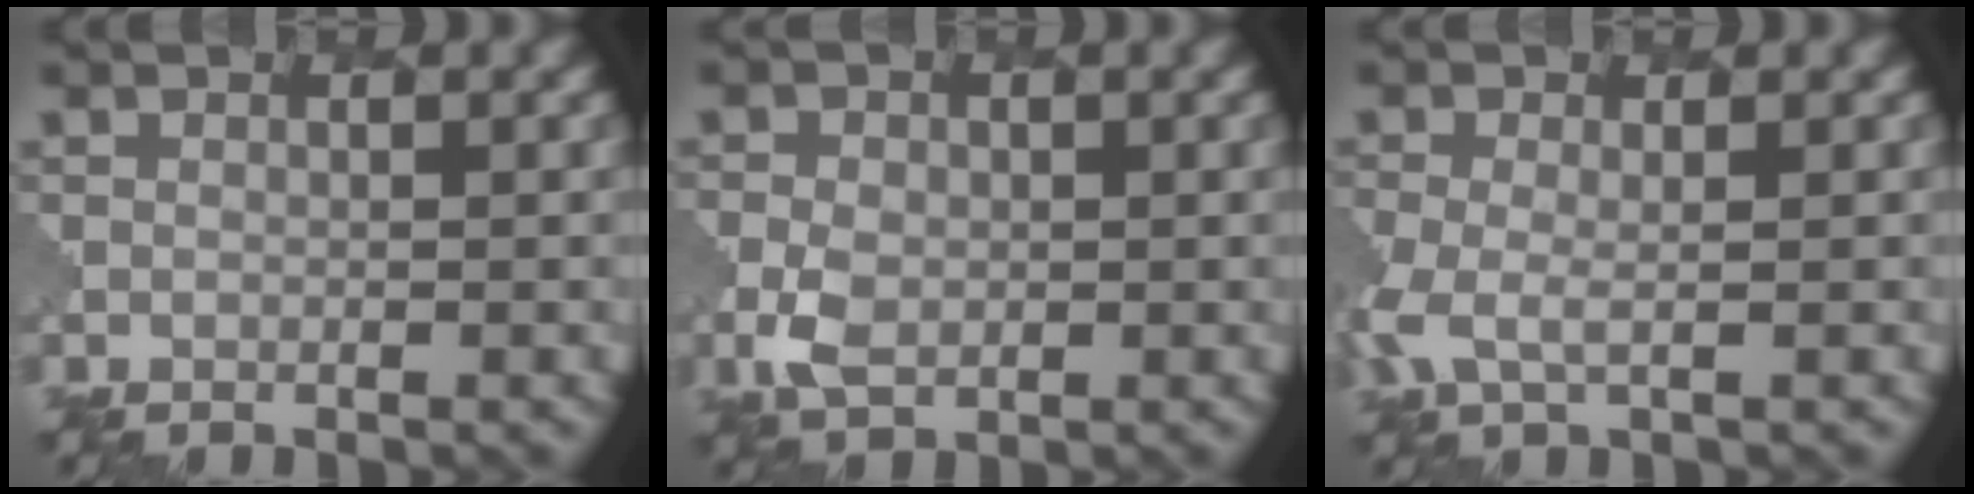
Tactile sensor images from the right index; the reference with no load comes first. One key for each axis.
{"total": 3.1, "fx": -0.6, "fy": 2.4, "fz": 1.9, "tx": -0.045, "ty": -0.005, "tz": -0.014}
{"total": 2.9, "fx": -0.6, "fy": 1.6, "fz": 2.3, "tx": -0.070, "ty": -0.007, "tz": -0.015}